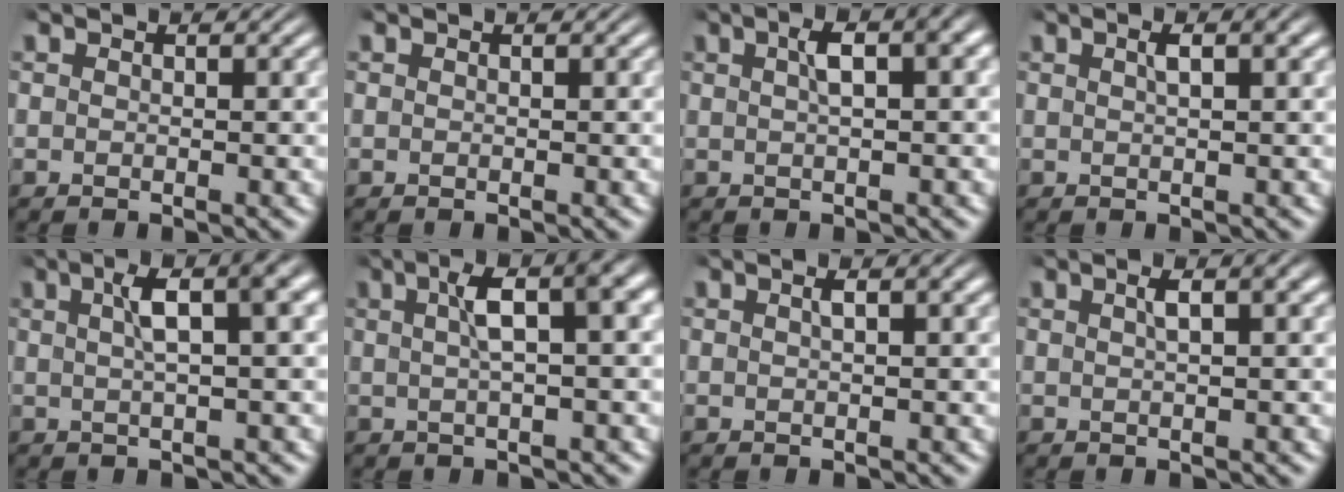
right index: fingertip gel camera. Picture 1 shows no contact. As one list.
[{"total": 0.0}, {"total": 2.5, "force": [0.6, 0.0, 2.4], "torque": [-0.035, 0.016, 0.007]}, {"total": 1.1, "force": [0.3, -0.3, 1.0], "torque": [-0.017, 0.008, 0.006]}, {"total": 4.1, "force": [1.0, 0.2, 4.0], "torque": [-0.057, 0.022, 0.013]}, {"total": 4.7, "force": [0.8, 0.5, 4.6], "torque": [-0.063, 0.024, 0.010]}, {"total": 0.7, "force": [0.1, 0.0, 0.7], "torque": [-0.015, 0.008, 0.001]}, {"total": 1.4, "force": [0.4, -0.4, 1.3], "torque": [-0.021, 0.010, 0.006]}]